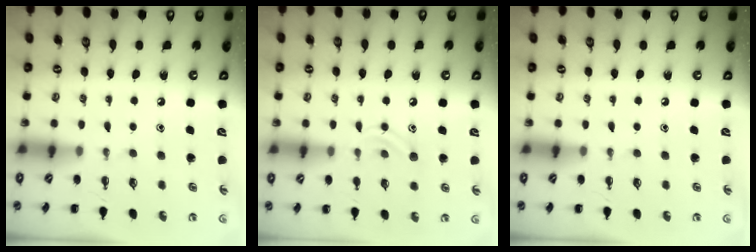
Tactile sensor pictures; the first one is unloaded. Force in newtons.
{"total": 9.7, "press": 9.5, "slide": 1.7}
{"total": 0.0}